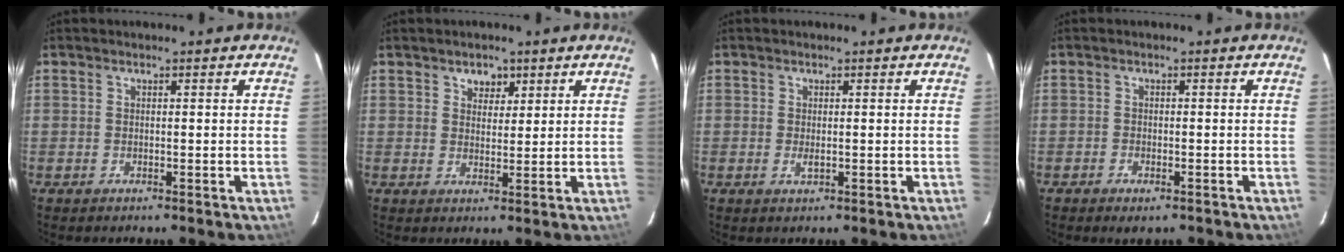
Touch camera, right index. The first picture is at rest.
{"total": 3.2, "force": [1.9, 2.4, 1.1], "torque": [-0.006, 0.004, 0.032]}
{"total": 1.3, "force": [-0.2, 0.6, 1.2], "torque": [-0.024, -0.002, -0.002]}
{"total": 2.8, "force": [-1.9, 1.4, 1.6], "torque": [-0.037, -0.007, -0.031]}